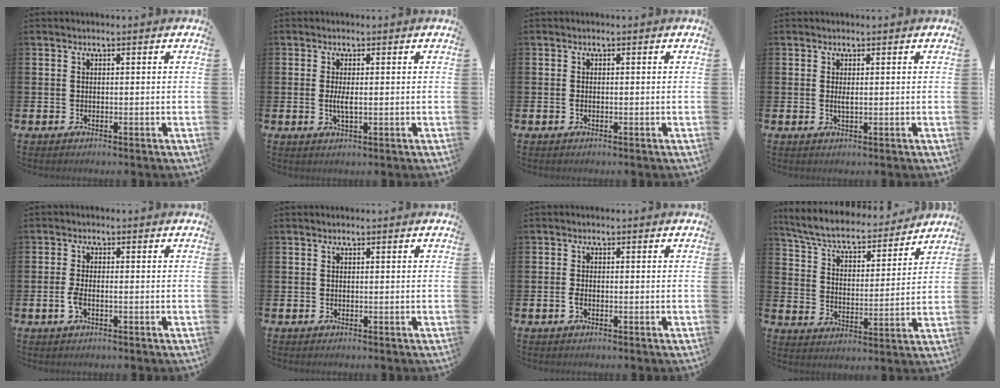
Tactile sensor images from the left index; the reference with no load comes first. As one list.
[{"total": 2.2, "force": [0.0, 0.7, 2.1], "torque": [-0.040, -0.001, -0.002]}, {"total": 0.6, "force": [-0.2, 0.3, 0.5], "torque": [-0.017, 0.005, -0.004]}, {"total": 1.0, "force": [0.2, 0.2, 1.0], "torque": [-0.019, 0.001, 0.002]}, {"total": 2.0, "force": [-0.7, 0.7, 1.7], "torque": [-0.031, 0.000, -0.013]}, {"total": 0.0}, {"total": 1.4, "force": [-0.5, 0.7, 1.1], "torque": [-0.029, 0.004, -0.009]}, {"total": 6.7, "force": [6.1, 1.5, 2.0], "torque": [-0.078, -0.049, 0.103]}]